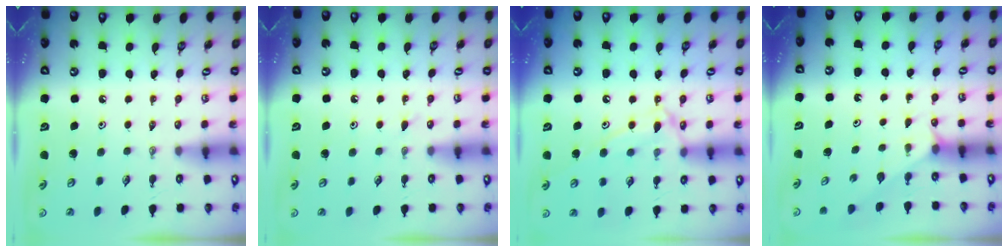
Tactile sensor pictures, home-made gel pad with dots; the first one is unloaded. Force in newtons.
{"total": 5.3, "press": 5.2, "slide": 0.5}
{"total": 11.8, "press": 11.8, "slide": 0.9}
{"total": 1.7, "press": 1.7, "slide": 0.3}